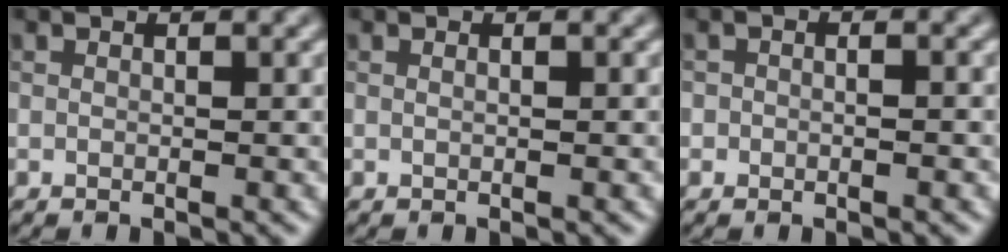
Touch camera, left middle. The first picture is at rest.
{"total": 0.8, "force": [0.3, 0.5, 0.6], "torque": [-0.011, -0.011, -0.008]}
{"total": 1.2, "force": [-0.2, 0.9, 0.8], "torque": [-0.013, -0.011, -0.009]}